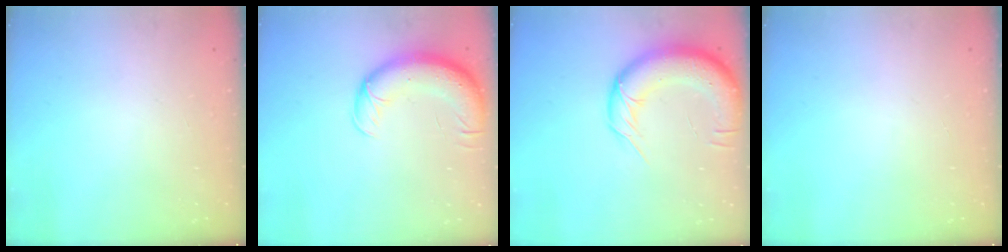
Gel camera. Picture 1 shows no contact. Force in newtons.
{"total": 13.7, "press": 13.3, "slide": 3.1}
{"total": 15.9, "press": 15.5, "slide": 3.7}
{"total": 0.0}